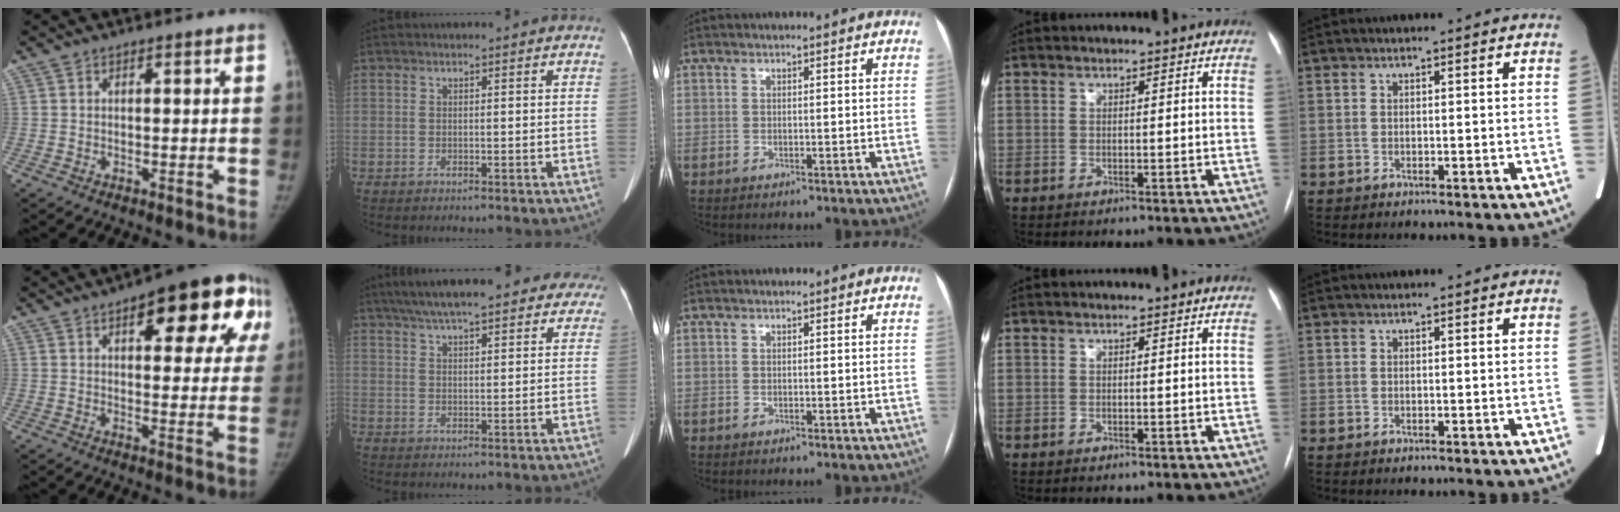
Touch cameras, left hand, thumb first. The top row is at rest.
{"thumb": {"total": 18.6, "force": [7.7, 7.5, 15.2], "torque": [-0.159, 0.002, 0.094]}, "index": {"total": 20.6, "force": [17.3, 4.9, 10.1], "torque": [-0.153, 0.037, 0.221]}}